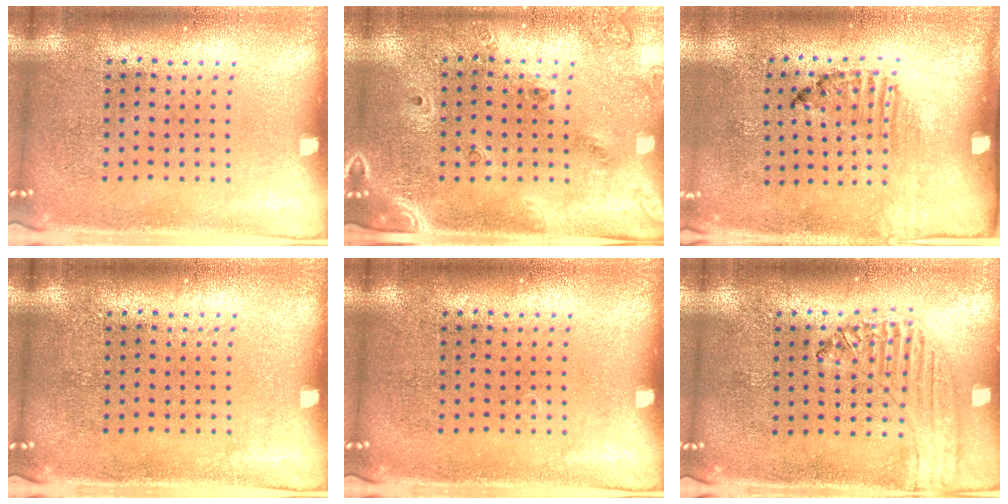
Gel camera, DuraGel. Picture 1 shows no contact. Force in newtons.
{"total": 1.4, "press": 1.3, "slide": 0.5}
{"total": 1.5, "press": 1.2, "slide": 1.0}
{"total": 0.0}
{"total": 0.0}
{"total": 0.8, "press": 0.8, "slide": 0.1}